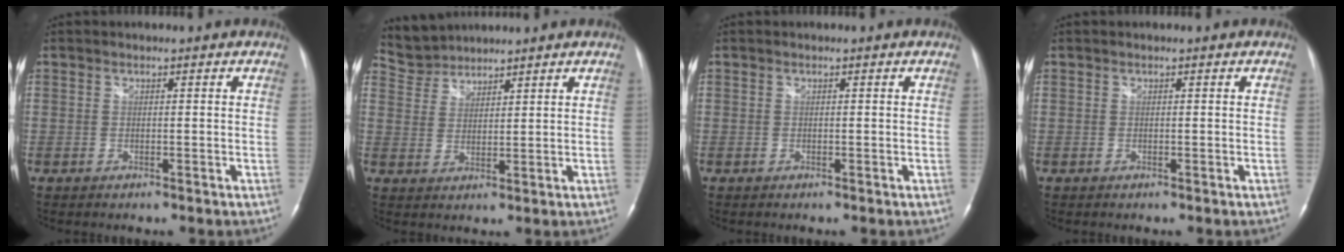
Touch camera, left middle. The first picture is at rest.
{"total": 4.6, "force": [4.5, 0.8, -0.7], "torque": [0.004, 0.018, 0.093]}
{"total": 0.0}
{"total": 0.0}